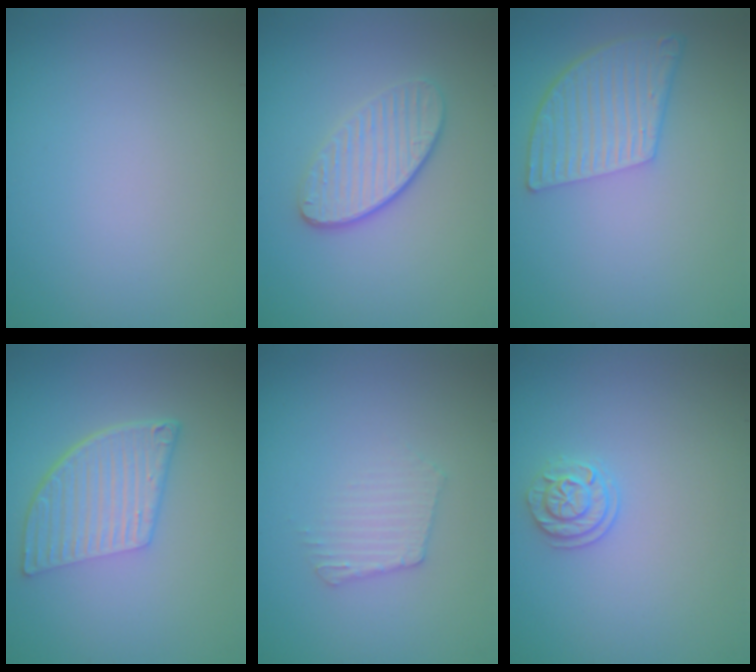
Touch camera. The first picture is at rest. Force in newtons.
{"total": 3.6, "press": 3.0, "slide": 2.0}
{"total": 5.4, "press": 4.0, "slide": 3.7}
{"total": 6.1, "press": 4.2, "slide": 4.4}
{"total": 2.1, "press": 2.0, "slide": 0.4}
{"total": 1.9, "press": 1.7, "slide": 0.8}